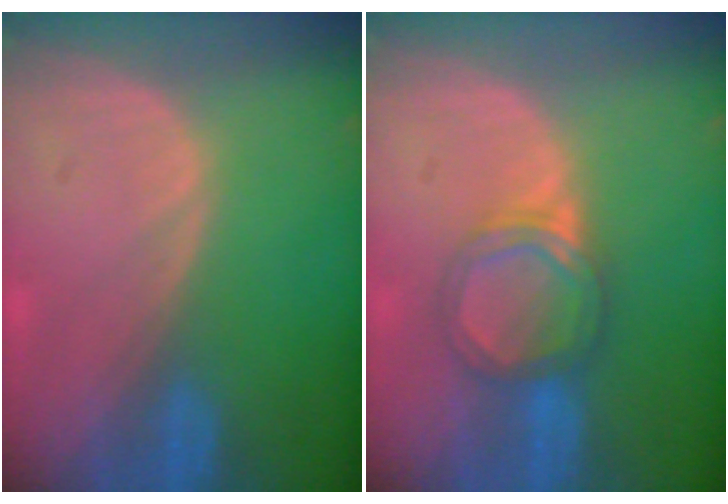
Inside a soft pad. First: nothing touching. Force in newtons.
{"total": 5.3, "press": 4.8, "slide": 2.2}